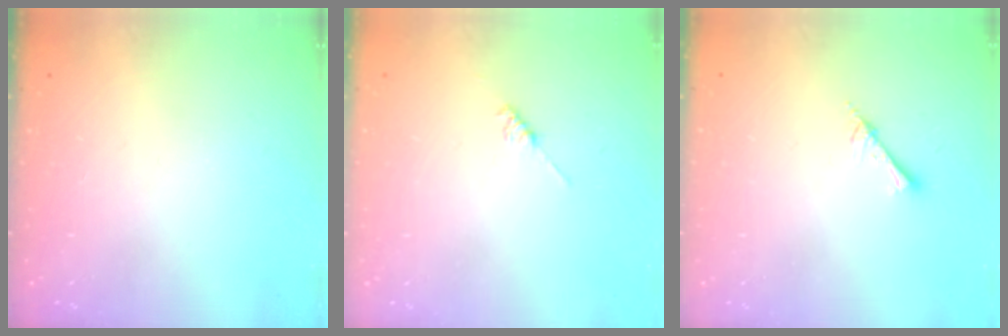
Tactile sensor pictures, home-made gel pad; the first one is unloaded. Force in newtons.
{"total": 1.8, "press": 1.7, "slide": 0.3}
{"total": 2.5, "press": 2.5, "slide": 0.2}